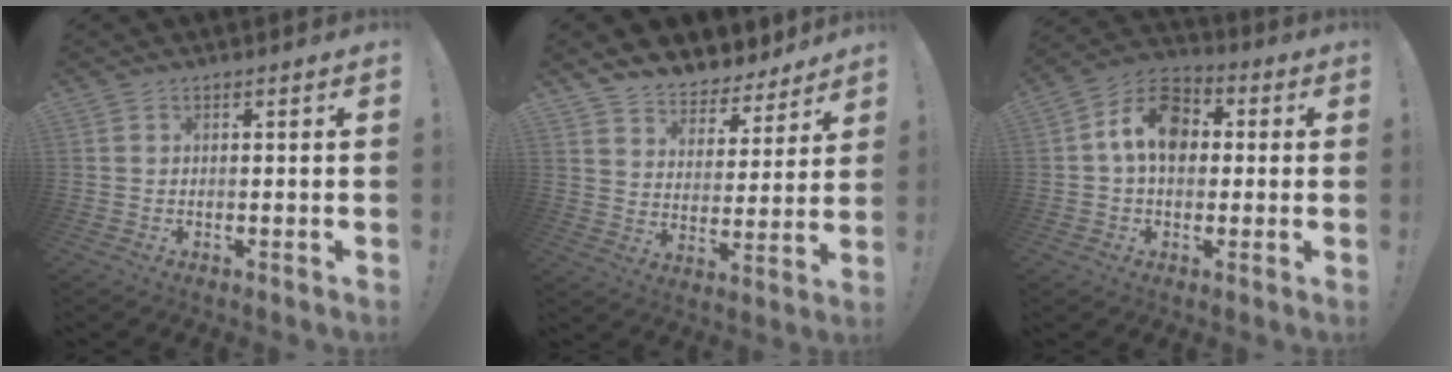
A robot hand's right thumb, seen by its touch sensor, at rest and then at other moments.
{"total": 6.9, "force": [6.0, 3.3, 0.8], "torque": [-0.015, -0.066, 0.113]}
{"total": 12.6, "force": [2.5, 9.0, 8.5], "torque": [-0.123, 0.006, 0.049]}